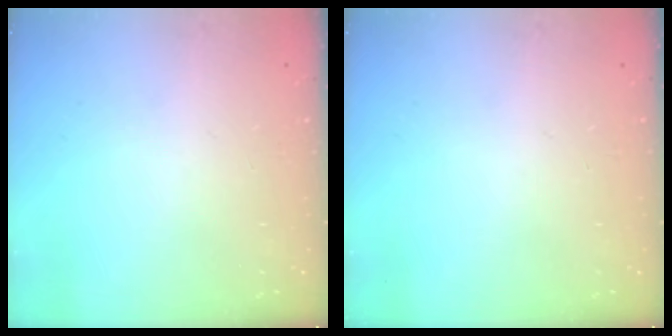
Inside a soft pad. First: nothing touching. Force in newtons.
{"total": 0.0}